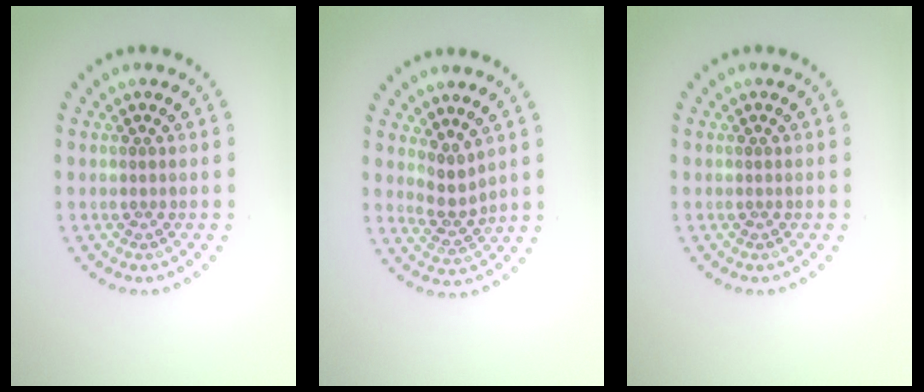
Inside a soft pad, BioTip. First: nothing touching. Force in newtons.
{"total": 2.2, "press": 1.6, "slide": 1.4}
{"total": 0.0}